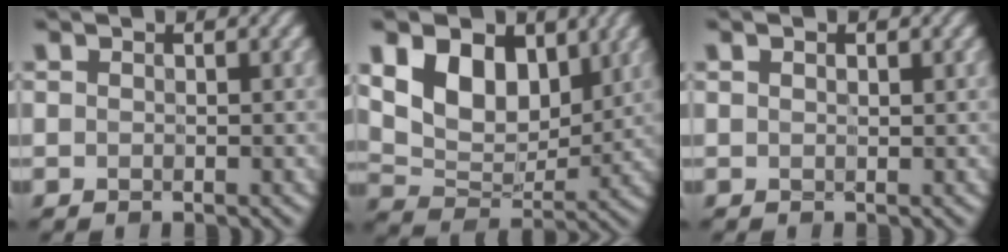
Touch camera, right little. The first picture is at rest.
{"total": 8.3, "force": [3.2, 5.3, 5.5], "torque": [-0.096, -0.006, 0.042]}
{"total": 0.7, "force": [0.3, 0.3, 0.5], "torque": [-0.006, 0.001, 0.003]}